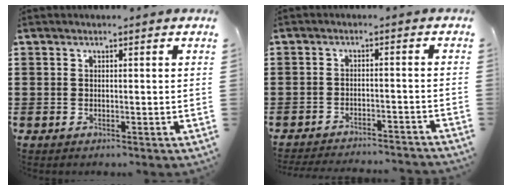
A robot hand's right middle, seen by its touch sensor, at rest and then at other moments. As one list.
[{"total": 3.0, "force": [-3.0, -0.1, 0.2], "torque": [-0.005, 0.001, -0.063]}]